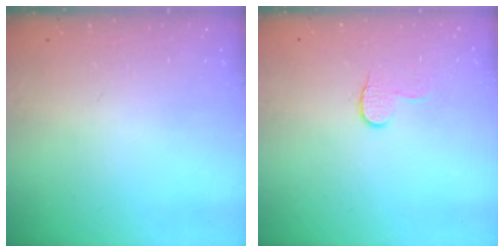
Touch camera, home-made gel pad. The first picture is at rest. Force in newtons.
{"total": 6.3, "press": 6.3, "slide": 0.4}